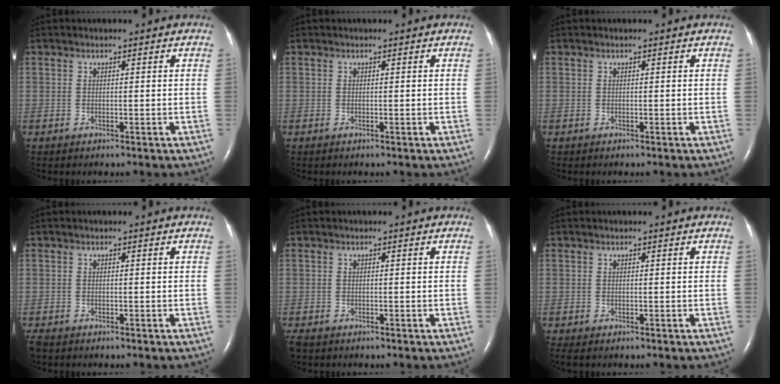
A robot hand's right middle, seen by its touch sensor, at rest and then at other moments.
{"total": 0.0}
{"total": 0.0}
{"total": 1.7, "force": [-1.4, 0.8, 0.6], "torque": [-0.017, -0.004, -0.021]}
{"total": 1.9, "force": [-1.4, 1.0, 0.7], "torque": [-0.019, -0.004, -0.021]}
{"total": 0.8, "force": [-0.6, 0.3, 0.4], "torque": [-0.007, -0.002, -0.008]}